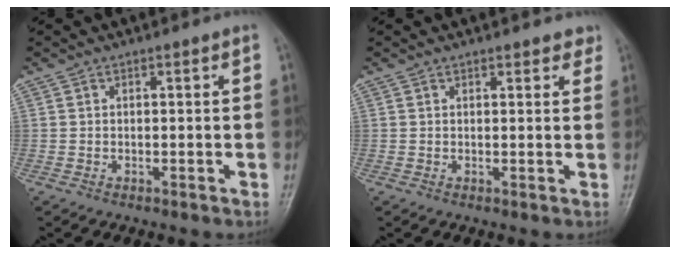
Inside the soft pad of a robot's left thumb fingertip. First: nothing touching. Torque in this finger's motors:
{"motor_torque": [-0.05, -0.02, 0.13, 0.07, 0.05]}